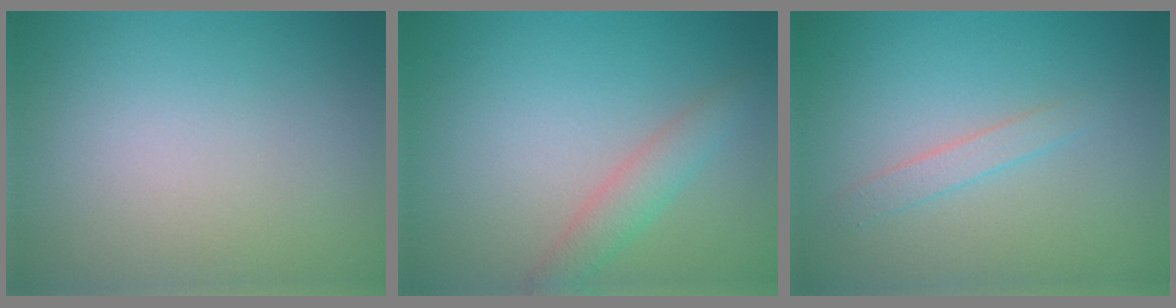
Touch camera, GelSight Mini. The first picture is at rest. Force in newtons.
{"total": 2.6, "press": 2.6, "slide": 0.2}
{"total": 1.3, "press": 1.3, "slide": 0.1}